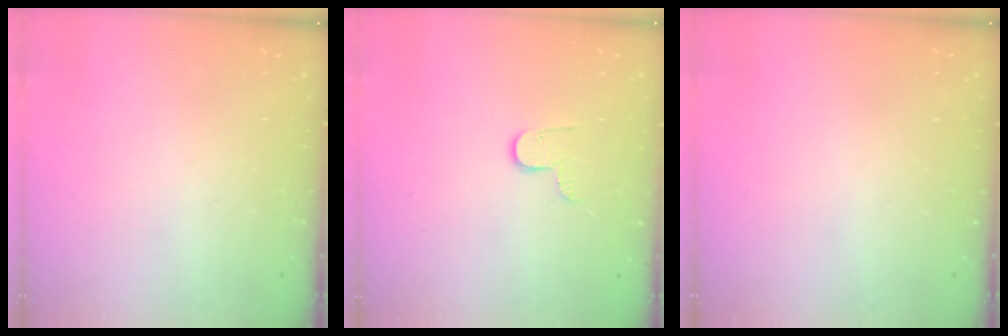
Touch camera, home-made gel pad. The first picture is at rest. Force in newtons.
{"total": 7.1, "press": 7.1, "slide": 0.7}
{"total": 0.0}